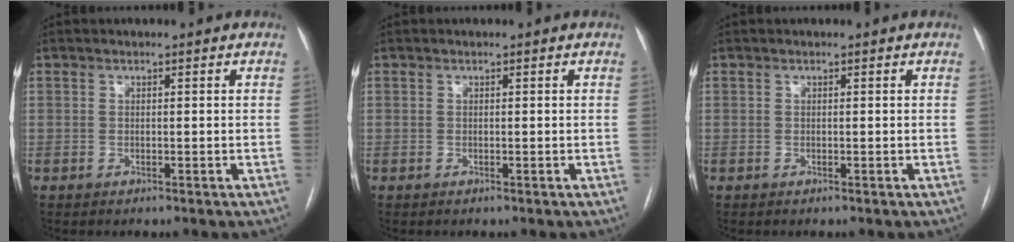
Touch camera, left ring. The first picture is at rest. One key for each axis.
{"total": 0.0}
{"total": 0.0}